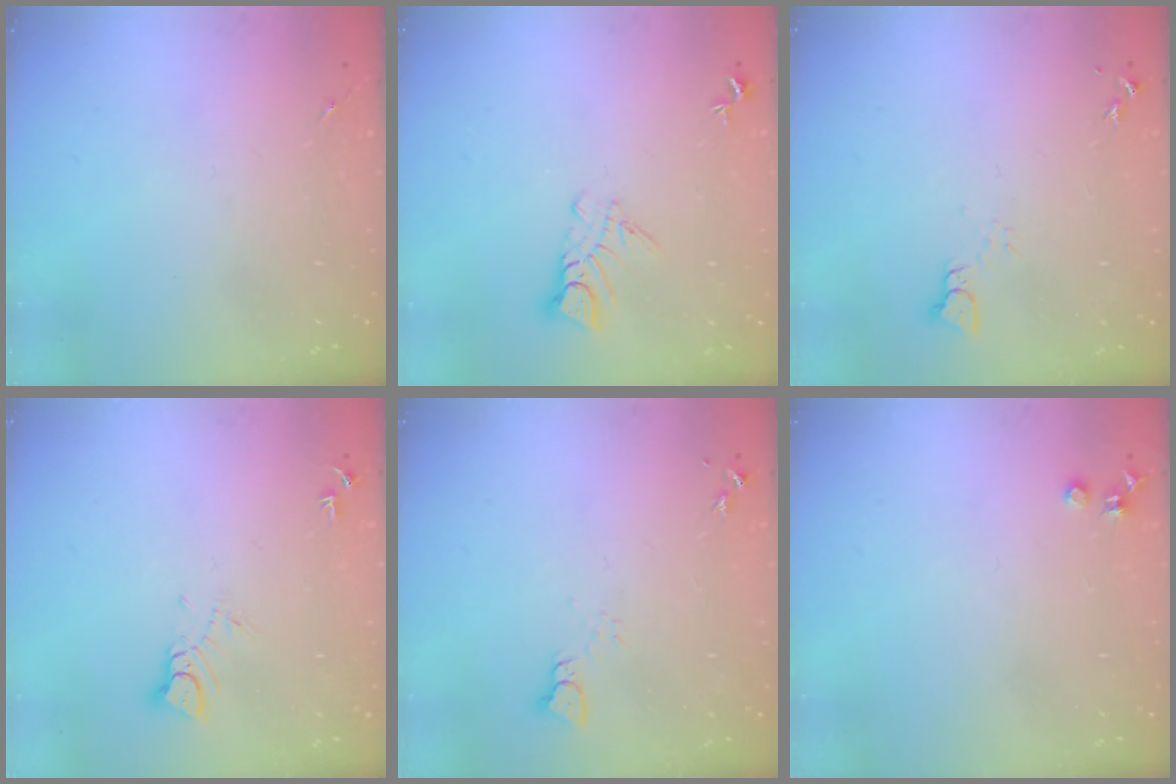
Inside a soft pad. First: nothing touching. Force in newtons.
{"total": 5.9, "press": 5.9, "slide": 0.5}
{"total": 2.2, "press": 2.2, "slide": 0.2}
{"total": 3.8, "press": 3.8, "slide": 0.2}
{"total": 2.2, "press": 2.2, "slide": 0.2}
{"total": 3.5, "press": 3.5, "slide": 0.4}